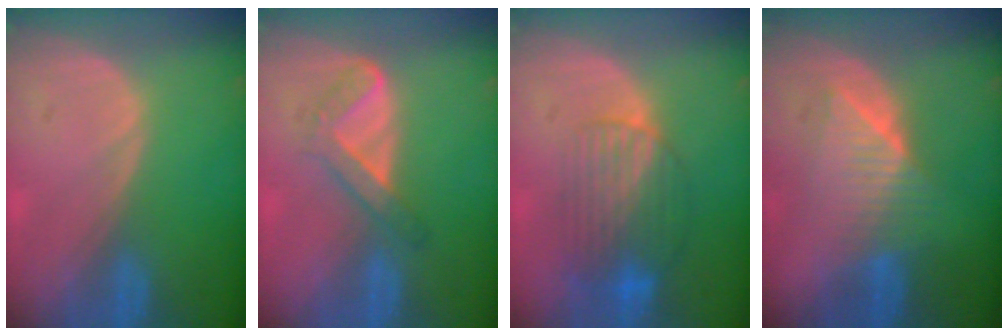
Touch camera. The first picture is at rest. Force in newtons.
{"total": 4.4, "press": 4.2, "slide": 1.3}
{"total": 8.5, "press": 7.3, "slide": 4.3}
{"total": 6.4, "press": 6.3, "slide": 1.1}